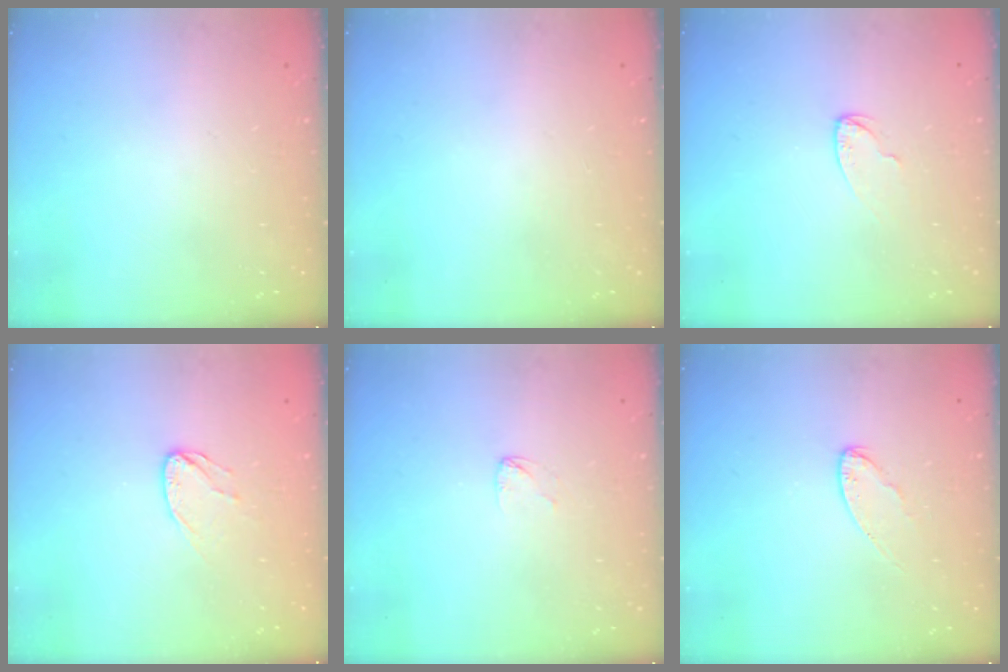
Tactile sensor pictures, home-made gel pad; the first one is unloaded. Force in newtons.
{"total": 0.0}
{"total": 4.7, "press": 4.6, "slide": 0.5}
{"total": 5.6, "press": 5.6, "slide": 0.5}
{"total": 2.4, "press": 2.4, "slide": 0.2}
{"total": 5.4, "press": 5.4, "slide": 0.6}